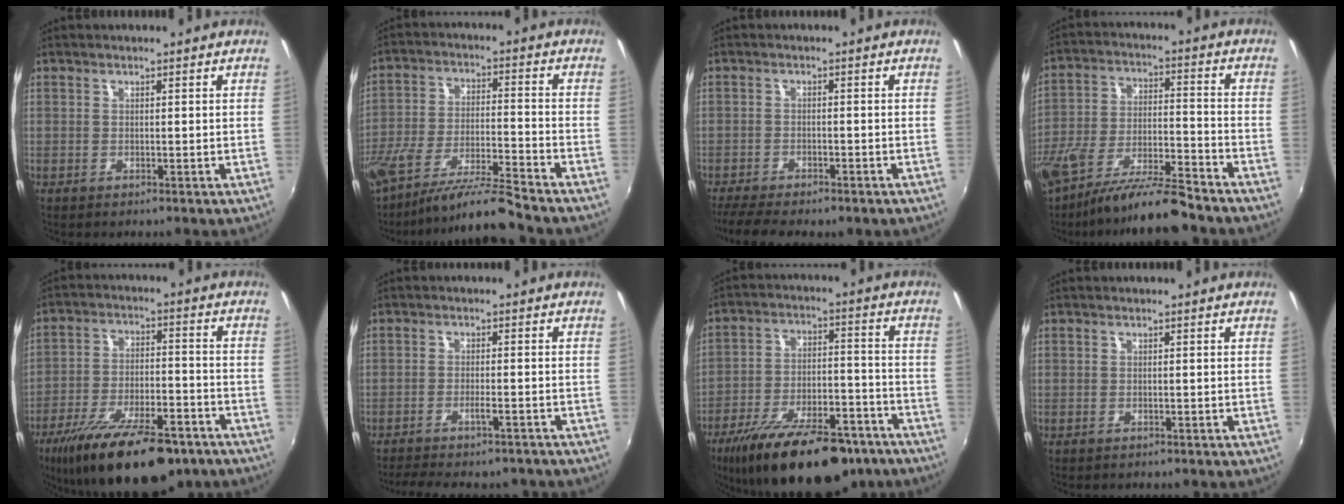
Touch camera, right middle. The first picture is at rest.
{"total": 12.9, "force": [-11.2, -0.5, 6.4], "torque": [-0.129, -0.020, -0.200]}
{"total": 8.8, "force": [-7.1, 2.2, 4.5], "torque": [-0.110, -0.032, -0.116]}
{"total": 15.6, "force": [-12.3, 2.8, 9.3], "torque": [-0.186, -0.029, -0.210]}
{"total": 21.5, "force": [-15.4, 7.8, 12.8], "torque": [-0.238, -0.029, -0.231]}
{"total": 10.7, "force": [-9.5, 2.1, 4.4], "torque": [-0.096, -0.009, -0.127]}
{"total": 24.2, "force": [-18.0, 9.2, 13.2], "torque": [-0.237, -0.013, -0.260]}
{"total": 0.7, "force": [-0.5, 0.5, 0.0], "torque": [-0.001, -0.002, -0.007]}